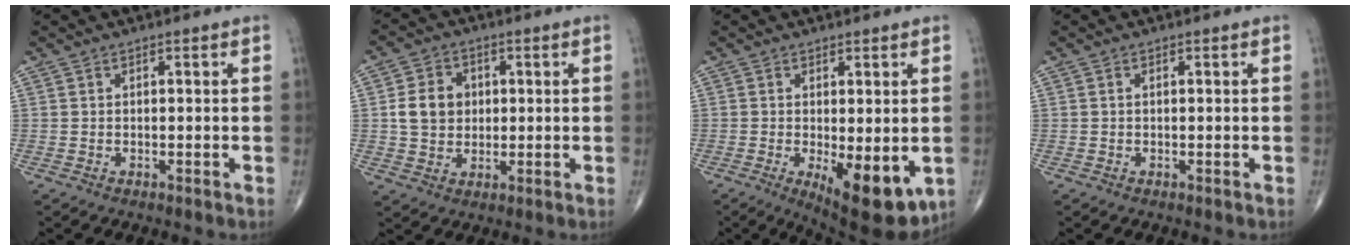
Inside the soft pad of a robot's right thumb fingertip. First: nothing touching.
{"total": 7.6, "force": [0.9, 6.3, 4.2], "torque": [-0.052, 0.002, 0.015]}
{"total": 11.5, "force": [-2.8, 4.3, 10.3], "torque": [-0.135, -0.024, -0.026]}
{"total": 0.0}